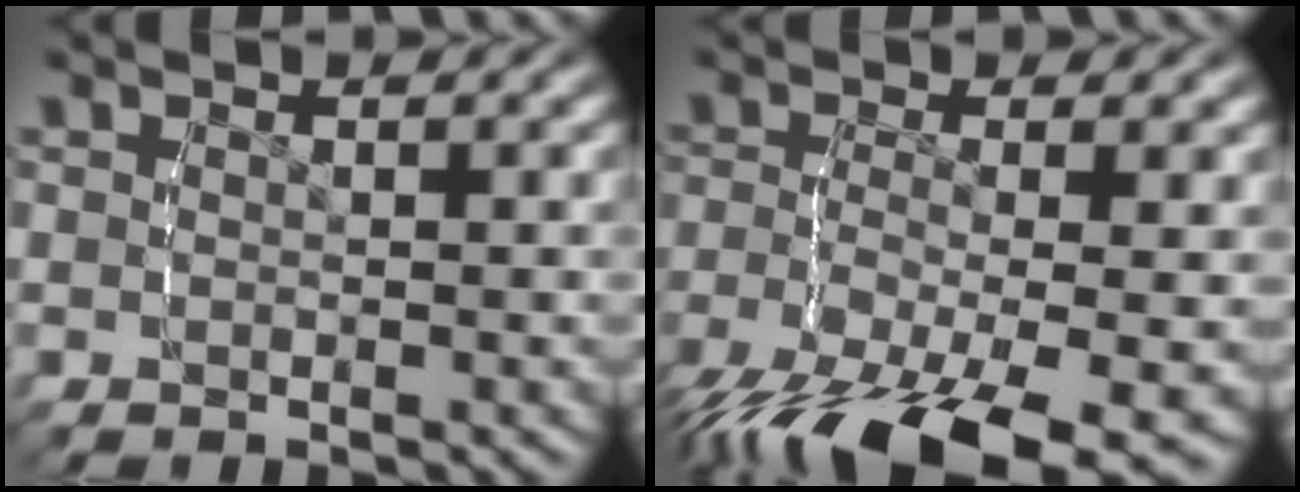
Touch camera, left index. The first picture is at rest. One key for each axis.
{"total": 8.5, "fx": -5.2, "fy": 3.1, "fz": 6.0, "tx": -0.128, "ty": -0.039, "tz": -0.062}